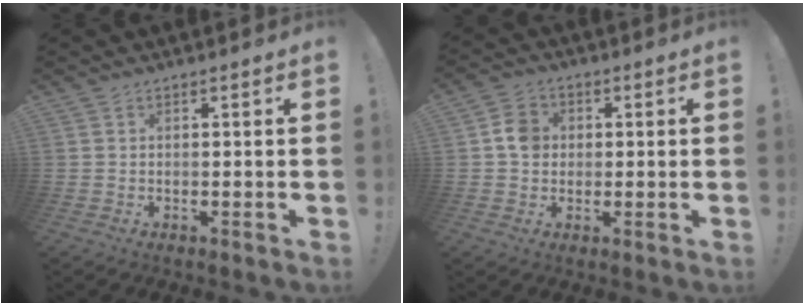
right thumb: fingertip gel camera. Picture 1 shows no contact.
{"total": 6.6, "force": [0.6, 5.9, 3.0], "torque": [-0.033, 0.012, 0.012]}